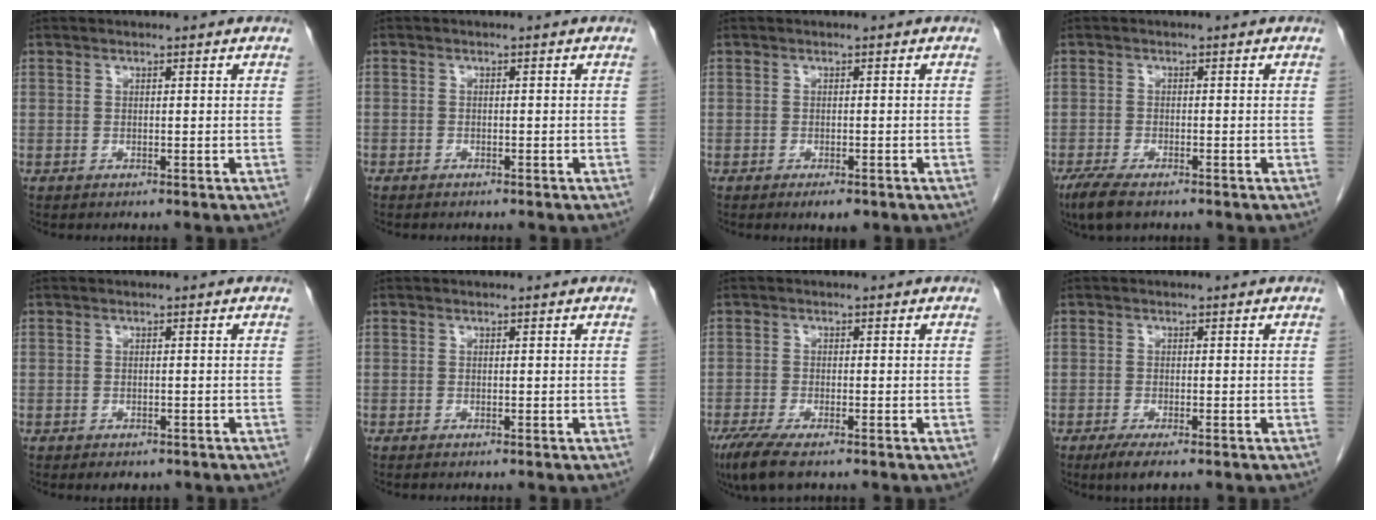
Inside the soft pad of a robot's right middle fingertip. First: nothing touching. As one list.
[{"total": 1.1, "force": [-0.9, 0.6, 0.2], "torque": [-0.003, 0.003, -0.011]}, {"total": 2.4, "force": [-1.6, 0.8, 1.7], "torque": [-0.025, -0.004, -0.017]}, {"total": 5.1, "force": [-3.7, 1.4, 3.2], "torque": [-0.067, -0.012, -0.060]}, {"total": 2.4, "force": [-1.8, 1.3, 1.0], "torque": [-0.011, -0.003, -0.018]}, {"total": 0.0}, {"total": 5.7, "force": [-3.9, 1.2, 4.0], "torque": [-0.078, -0.016, -0.064]}, {"total": 3.1, "force": [-2.1, 0.4, 2.3], "torque": [-0.047, -0.010, -0.035]}]